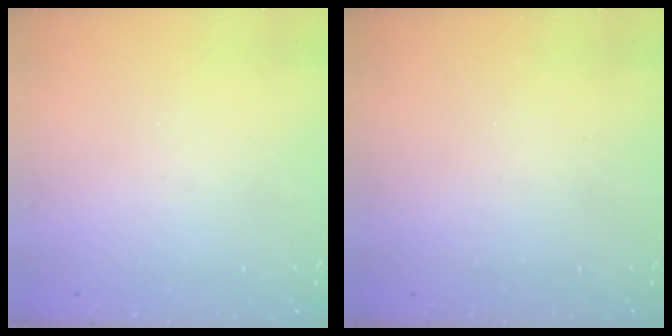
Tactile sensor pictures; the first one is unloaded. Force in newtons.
{"total": 0.0}